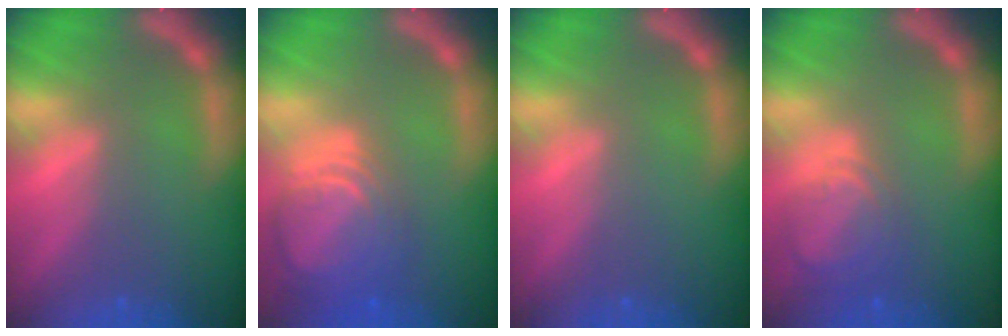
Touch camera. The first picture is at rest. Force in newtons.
{"total": 8.5}
{"total": 0.0}
{"total": 4.5}